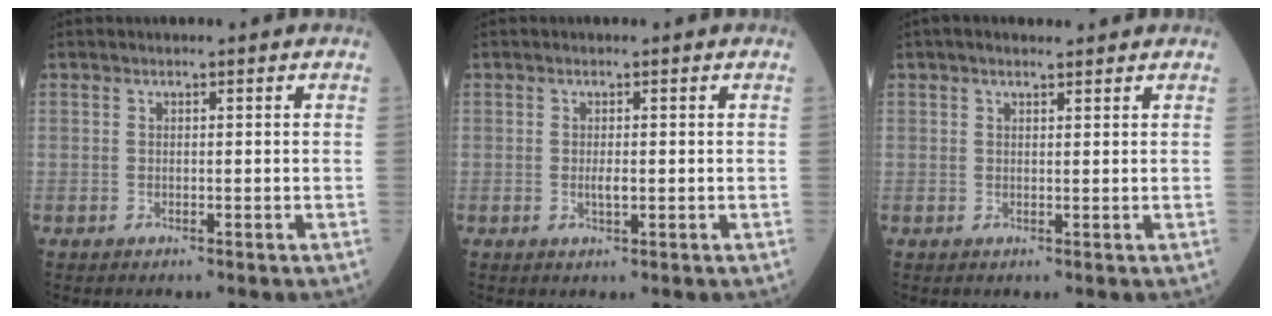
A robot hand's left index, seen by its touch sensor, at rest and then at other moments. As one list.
[{"total": 1.3, "force": [0.0, 0.3, 1.2], "torque": [-0.028, -0.003, 0.001]}, {"total": 2.7, "force": [2.1, 0.7, 1.4], "torque": [-0.027, 0.019, 0.034]}]